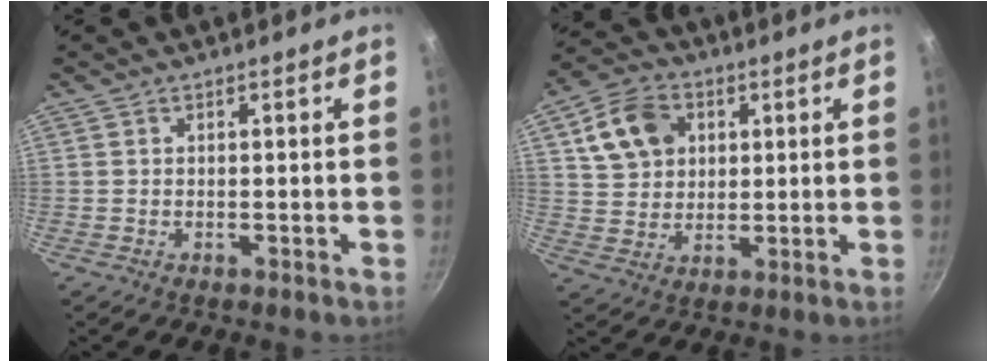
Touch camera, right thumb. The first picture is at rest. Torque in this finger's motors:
{"motor_torque": [0.07, 0.21, -0.02, 0.18, 0.08]}